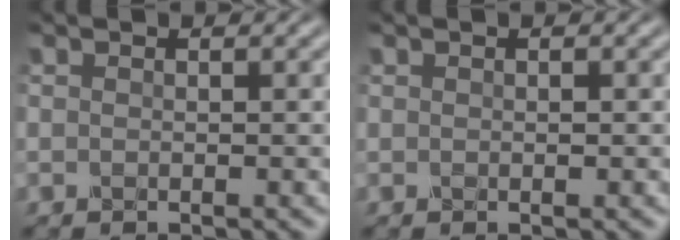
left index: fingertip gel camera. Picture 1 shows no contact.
{"total": 0.5, "force": [0.1, 0.3, 0.4], "torque": [-0.005, 0.000, 0.001]}